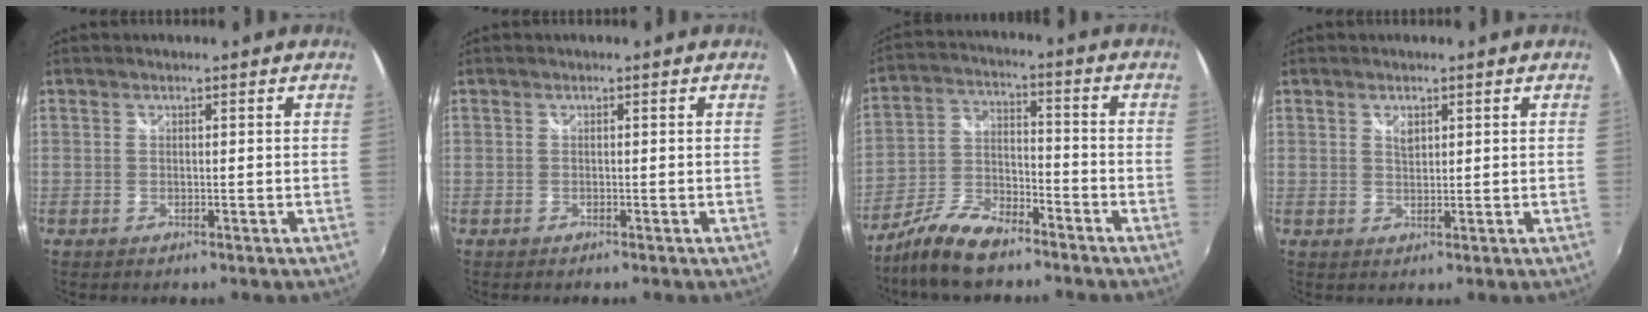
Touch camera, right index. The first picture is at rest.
{"total": 0.0}
{"total": 11.4, "force": [-8.7, 4.1, 6.1], "torque": [-0.135, -0.004, -0.167]}
{"total": 1.8, "force": [0.9, 1.1, 1.1], "torque": [-0.017, 0.002, 0.016]}